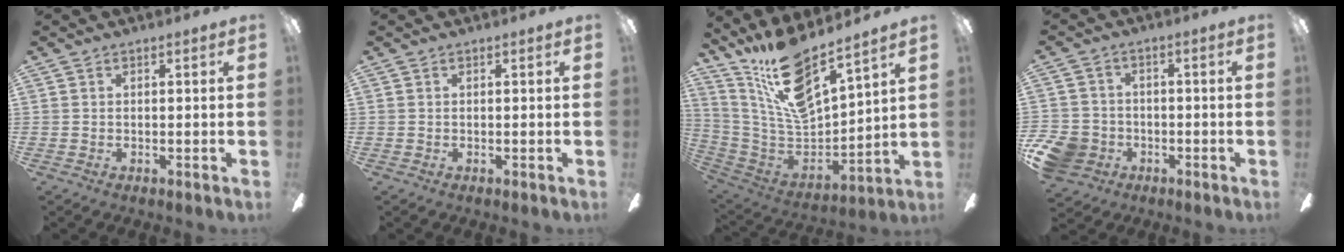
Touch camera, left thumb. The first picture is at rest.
{"total": 0.0}
{"total": 16.1, "force": [12.4, 5.4, 8.8], "torque": [-0.172, -0.091, 0.223]}
{"total": 8.7, "force": [-3.7, 7.1, 3.4], "torque": [-0.098, 0.031, -0.068]}